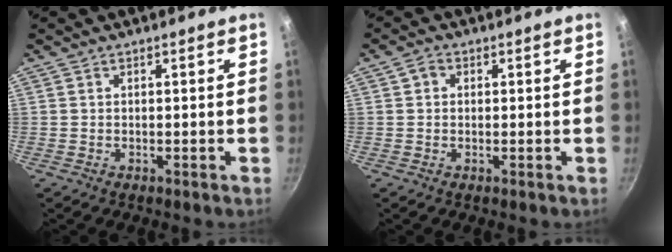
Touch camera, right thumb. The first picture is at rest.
{"total": 1.9, "force": [0.4, 1.7, 0.8], "torque": [-0.009, 0.003, 0.002]}